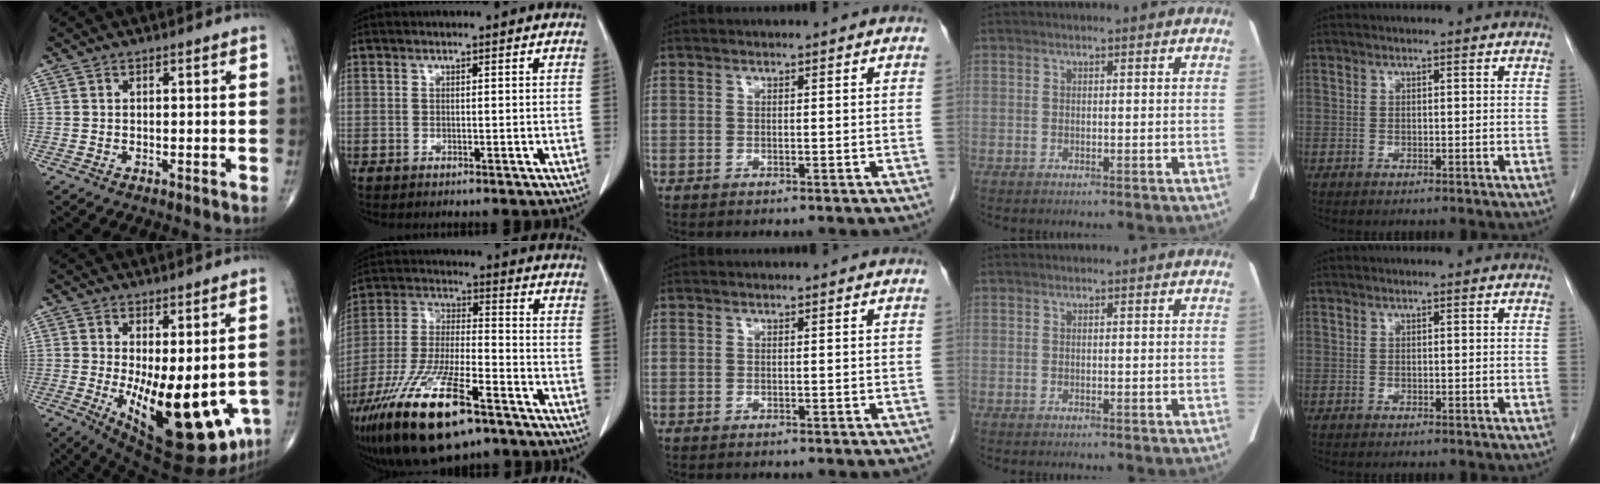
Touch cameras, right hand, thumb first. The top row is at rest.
{"thumb": {"total": 19.2, "force": [-3.8, 7.7, 17.2], "torque": [-0.225, -0.036, -0.030]}, "index": {"total": 18.9, "force": [-11.9, 4.7, 14.0], "torque": [-0.287, -0.034, -0.215]}}